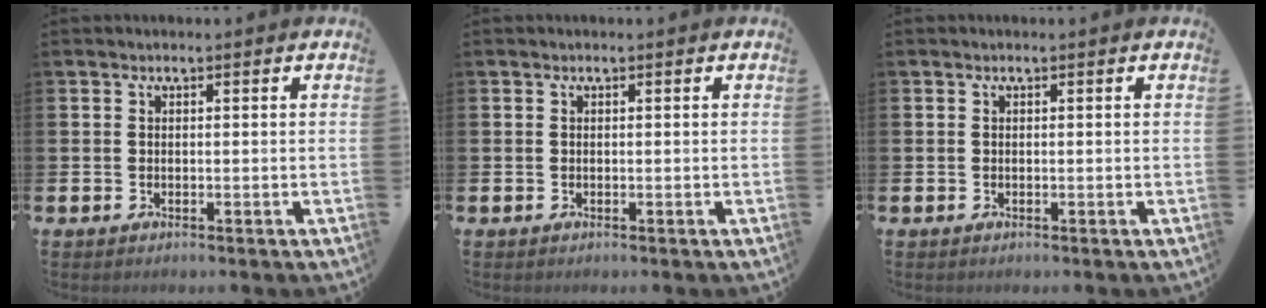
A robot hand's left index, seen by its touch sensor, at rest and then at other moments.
{"total": 0.0}
{"total": 0.0}